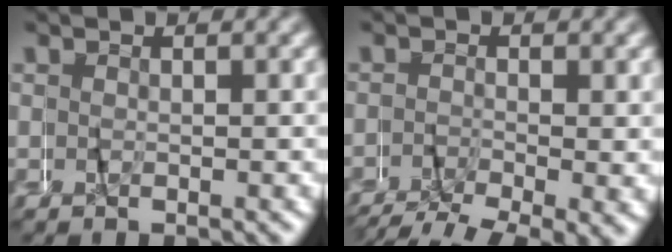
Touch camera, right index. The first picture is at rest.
{"total": 4.7, "force": [-3.6, 1.7, 2.6], "torque": [-0.034, -0.017, -0.052]}